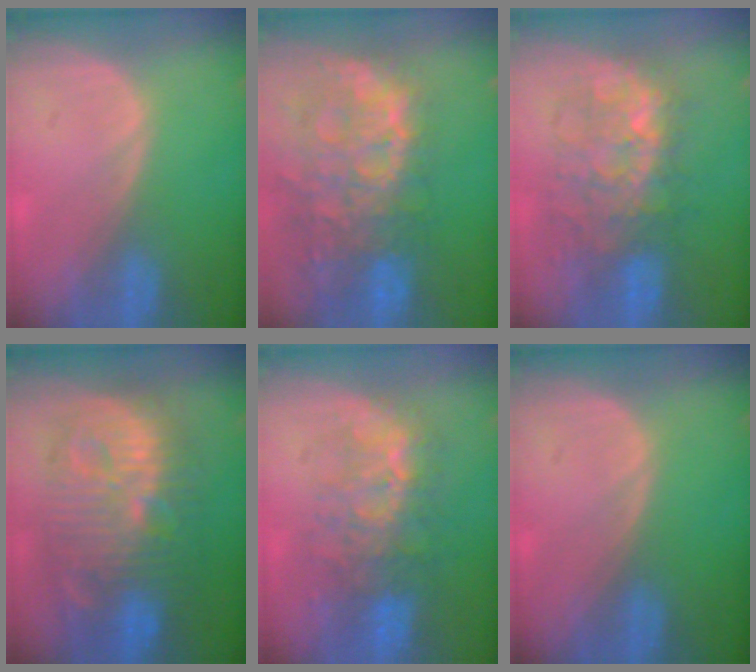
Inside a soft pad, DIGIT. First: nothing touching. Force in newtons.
{"total": 13.7, "press": 11.2, "slide": 7.9}
{"total": 9.3, "press": 9.2, "slide": 1.6}
{"total": 13.3, "press": 13.2, "slide": 1.3}
{"total": 9.3, "press": 8.4, "slide": 4.1}
{"total": 0.0}